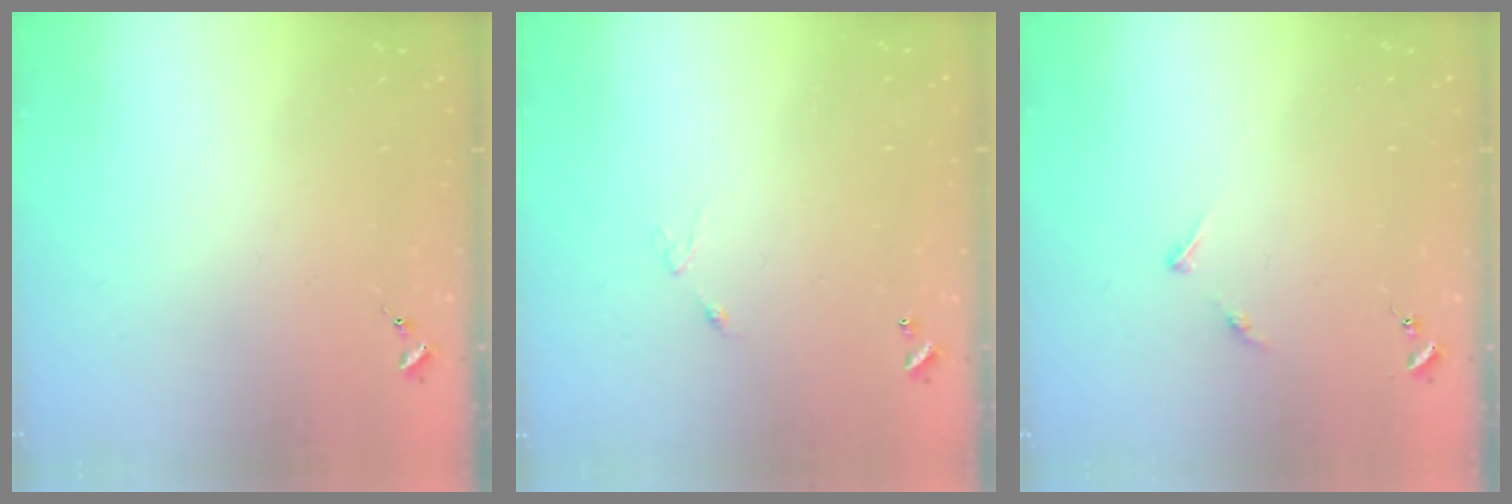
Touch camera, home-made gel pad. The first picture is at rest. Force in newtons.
{"total": 4.8, "press": 4.8, "slide": 0.3}
{"total": 4.0, "press": 3.9, "slide": 0.5}